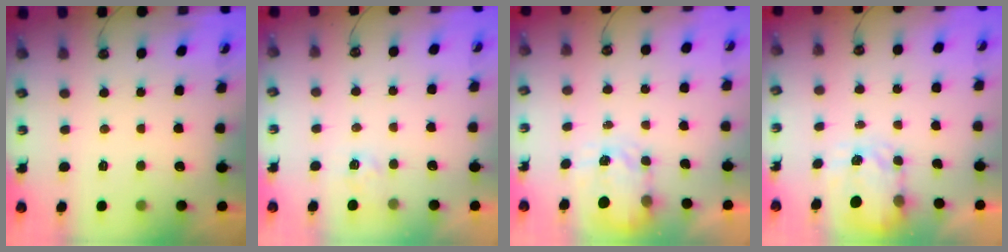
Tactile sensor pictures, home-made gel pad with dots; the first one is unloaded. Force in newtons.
{"total": 3.5, "press": 3.5, "slide": 0.3}
{"total": 3.8, "press": 3.8, "slide": 0.5}
{"total": 3.7, "press": 3.7, "slide": 0.5}